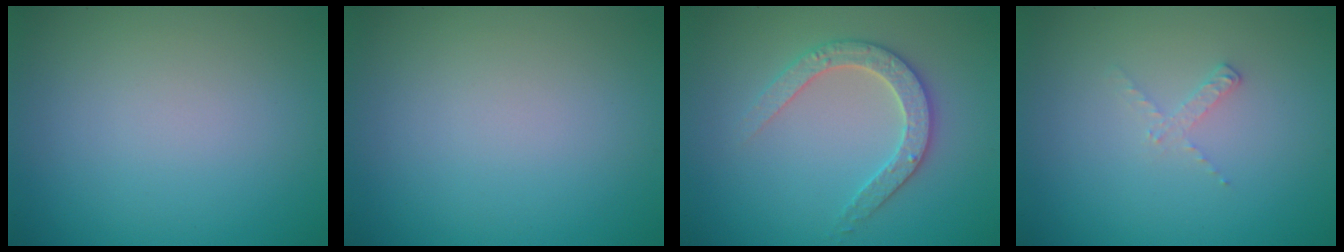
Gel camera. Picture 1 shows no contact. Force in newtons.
{"total": 0.0}
{"total": 2.9, "press": 2.9, "slide": 0.5}
{"total": 1.1, "press": 1.1, "slide": 0.2}